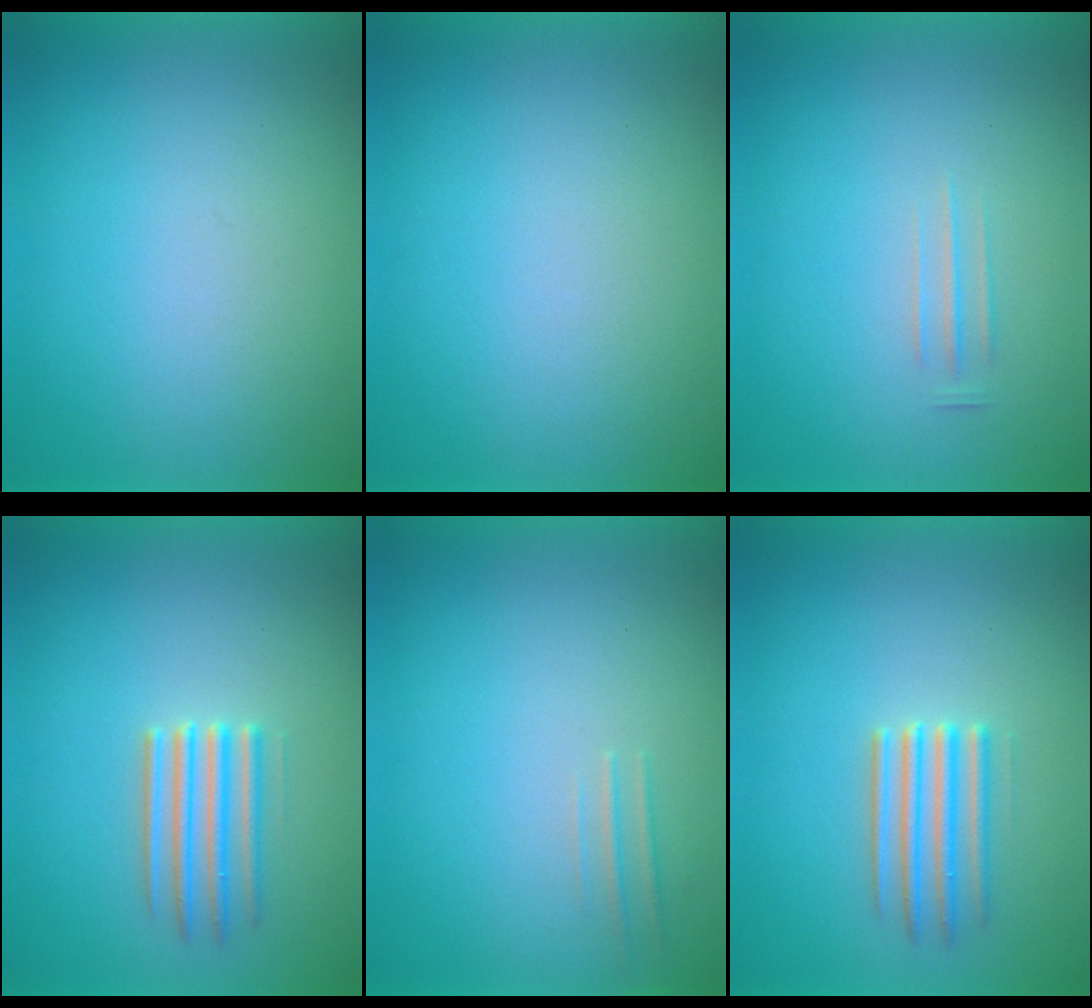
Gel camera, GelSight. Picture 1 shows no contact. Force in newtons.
{"total": 1.1}
{"total": 1.4}
{"total": 2.7}
{"total": 1.7}
{"total": 2.5}